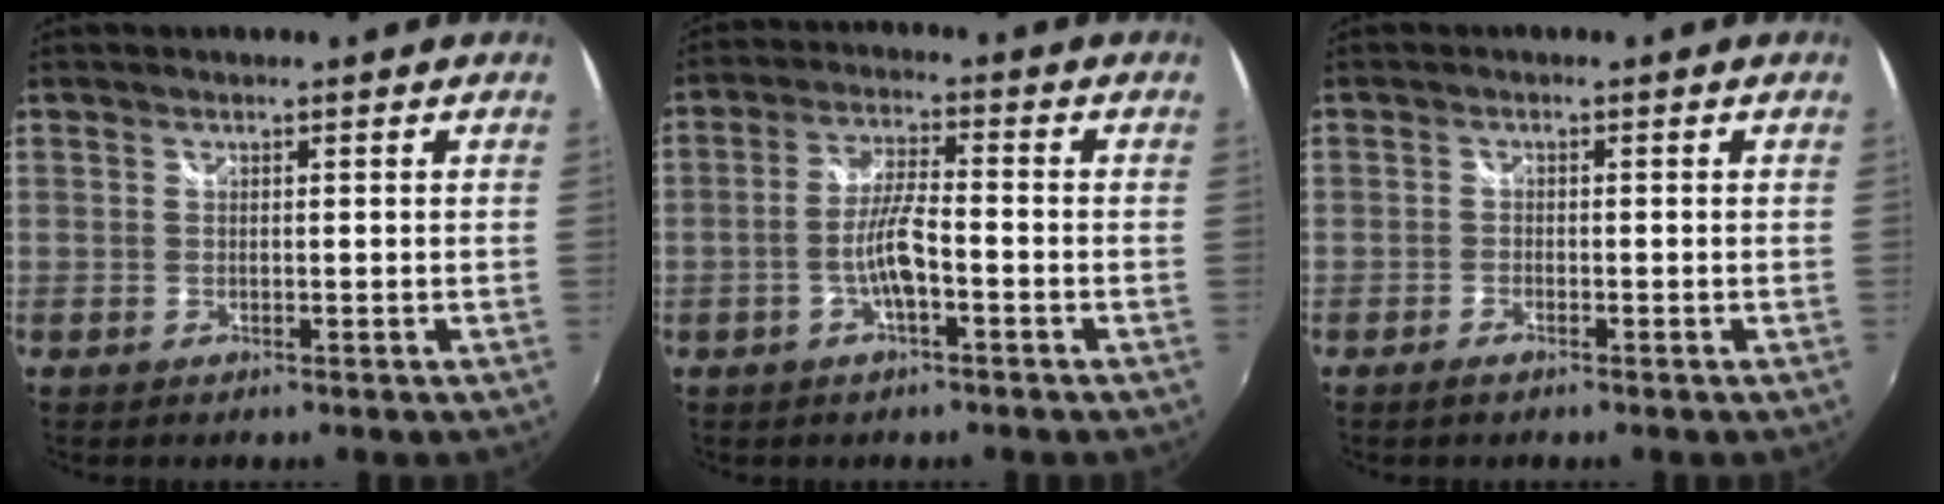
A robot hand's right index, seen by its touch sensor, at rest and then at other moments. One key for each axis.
{"total": 6.2, "fx": -2.4, "fy": 1.0, "fz": 5.6, "tx": -0.113, "ty": 0.006, "tz": -0.043}
{"total": 1.4, "fx": -1.2, "fy": 0.4, "fz": 0.7, "tx": -0.020, "ty": 0.000, "tz": -0.024}